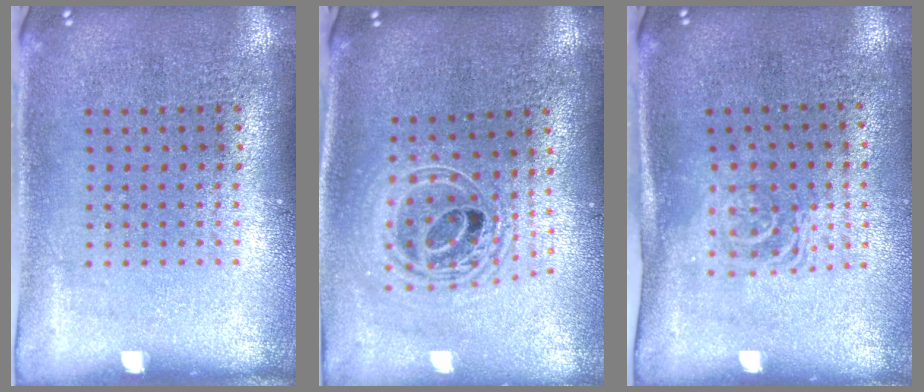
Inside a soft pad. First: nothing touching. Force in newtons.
{"total": 2.1, "press": 1.6, "slide": 1.3}
{"total": 1.6, "press": 1.3, "slide": 1.0}